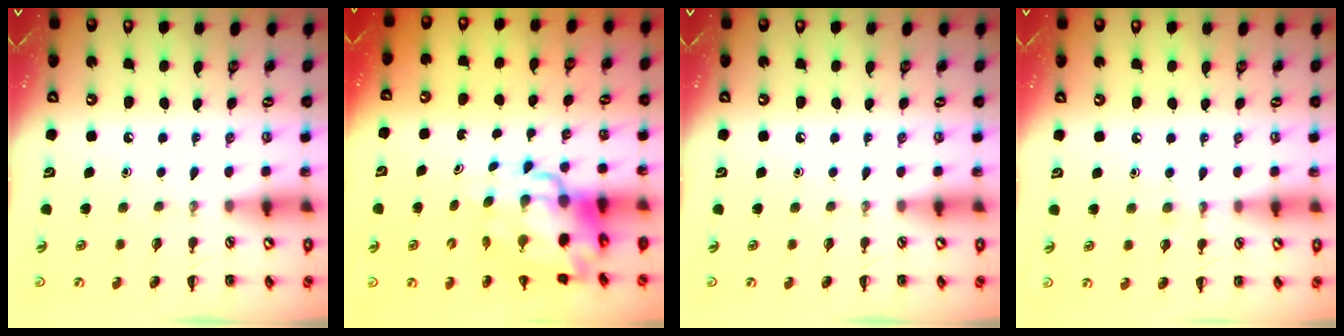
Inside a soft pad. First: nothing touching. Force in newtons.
{"total": 12.2, "press": 11.8, "slide": 3.1}
{"total": 0.0}
{"total": 5.0, "press": 4.8, "slide": 1.4}